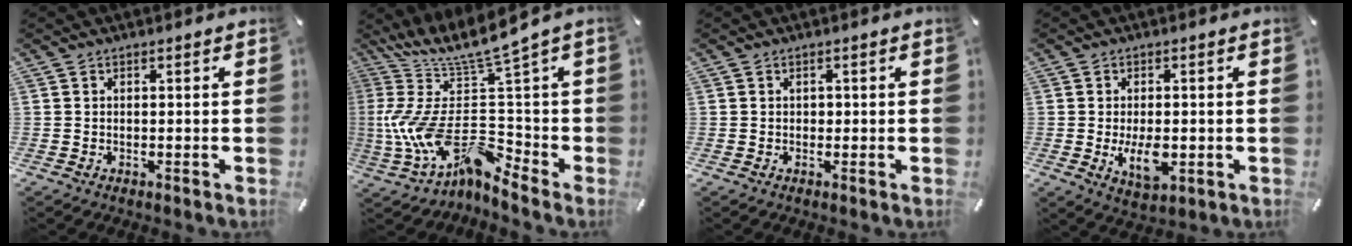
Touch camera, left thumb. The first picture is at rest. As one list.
[{"total": 23.0, "force": [-2.2, 10.7, 20.2], "torque": [-0.419, -0.018, -0.034]}, {"total": 0.8, "force": [-0.1, 0.7, 0.2], "torque": [-0.003, 0.006, -0.003]}, {"total": 7.5, "force": [-1.4, 4.2, 6.0], "torque": [-0.116, -0.010, -0.028]}]